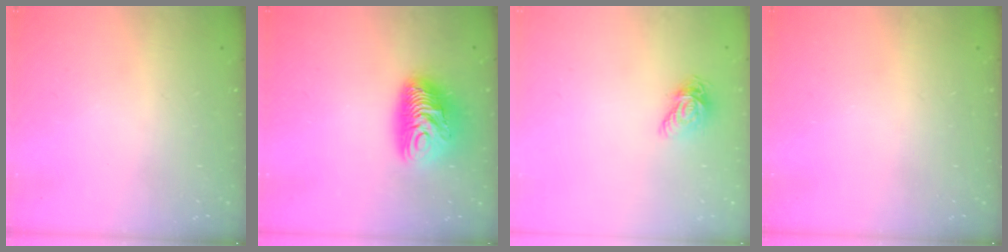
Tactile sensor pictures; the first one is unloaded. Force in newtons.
{"total": 12.4, "press": 12.3, "slide": 0.9}
{"total": 7.5, "press": 7.5, "slide": 0.2}
{"total": 0.0}